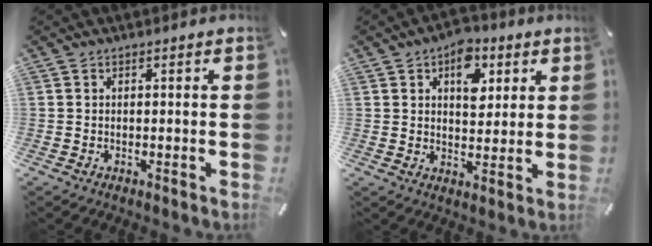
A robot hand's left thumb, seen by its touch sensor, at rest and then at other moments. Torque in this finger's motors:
{"motor_torque": [1.55, 1.44, 0.86, -0.86, 0.29]}